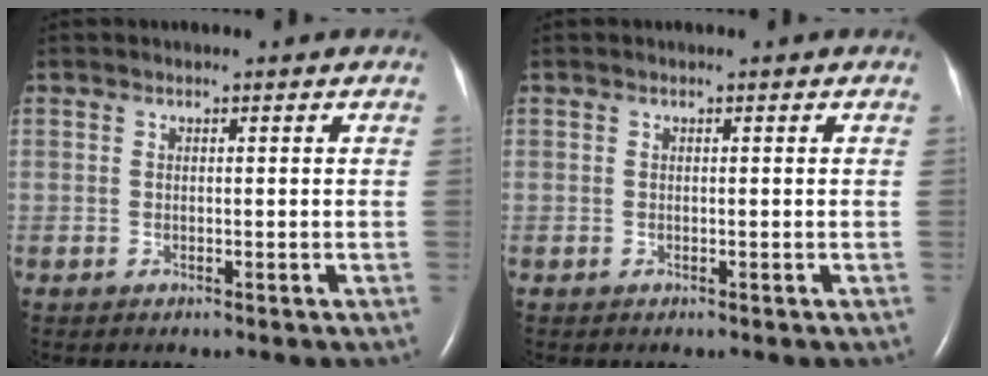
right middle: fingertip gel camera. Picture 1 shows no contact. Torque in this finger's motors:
{"motor_torque": [-0.06, 0.07, 0.00, 0.00]}